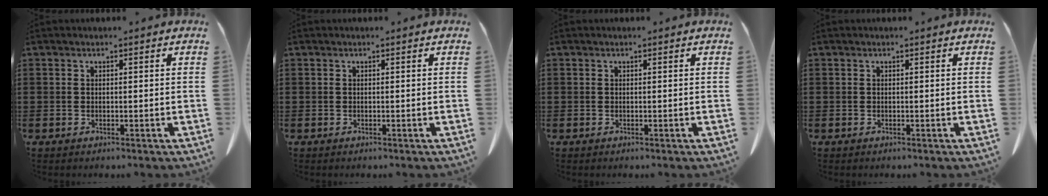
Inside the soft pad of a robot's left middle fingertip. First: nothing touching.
{"total": 0.0}
{"total": 0.0}
{"total": 0.0}